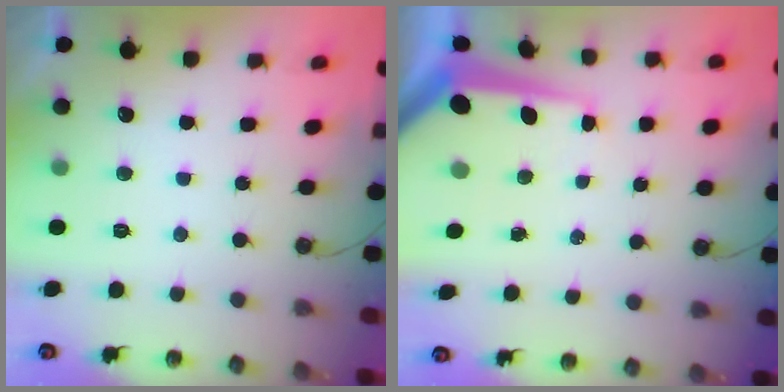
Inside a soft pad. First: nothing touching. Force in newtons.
{"total": 8.9, "press": 8.9, "slide": 0.9}